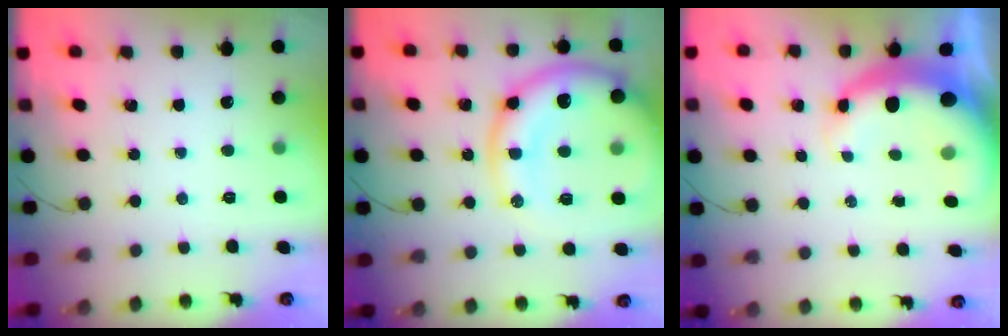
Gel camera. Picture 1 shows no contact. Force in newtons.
{"total": 19.2, "press": 18.9, "slide": 3.5}
{"total": 8.0, "press": 7.7, "slide": 2.0}